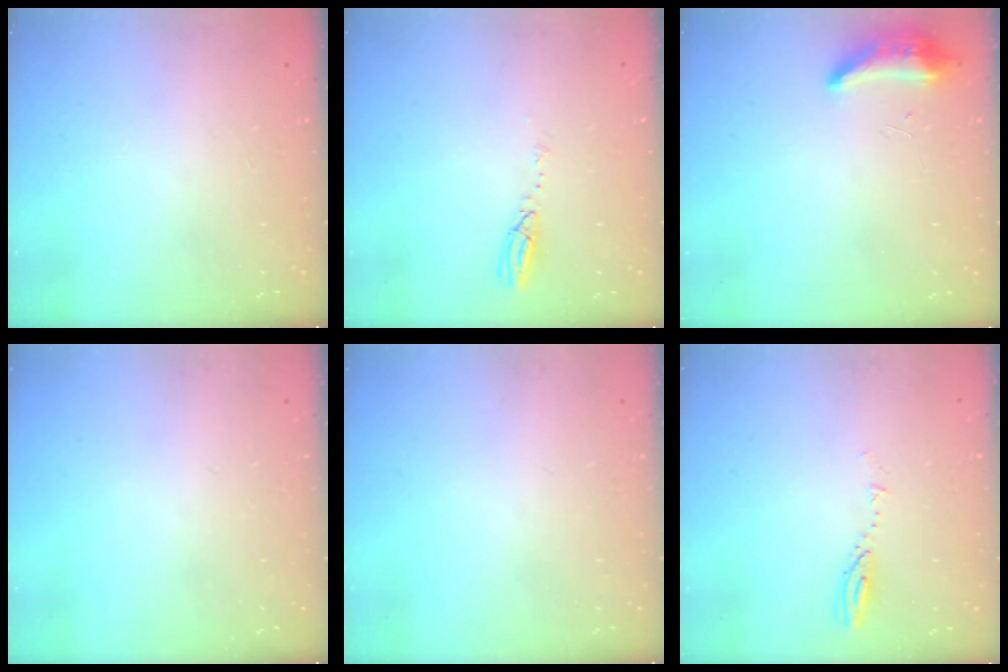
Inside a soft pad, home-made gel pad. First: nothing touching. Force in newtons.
{"total": 3.6, "press": 3.6, "slide": 0.2}
{"total": 8.5, "press": 8.4, "slide": 1.6}
{"total": 0.0}
{"total": 0.0}
{"total": 3.2, "press": 3.2, "slide": 0.3}